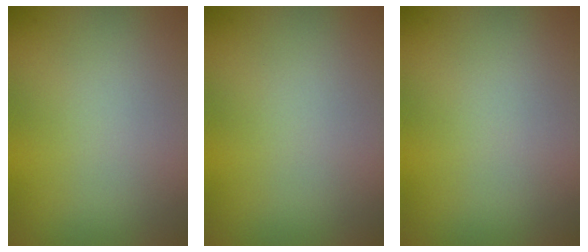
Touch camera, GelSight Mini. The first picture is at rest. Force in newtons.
{"total": 0.0}
{"total": 0.0}